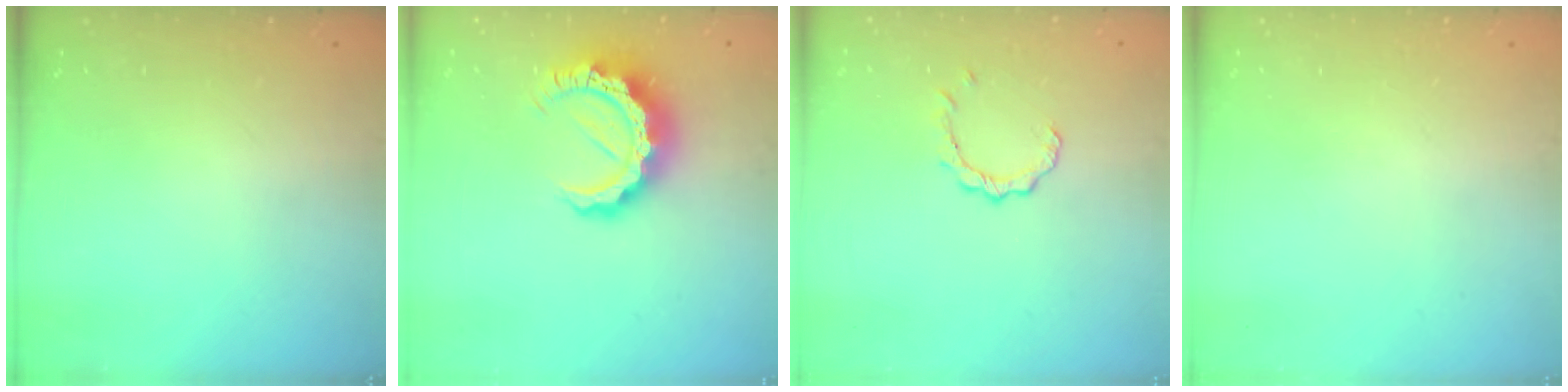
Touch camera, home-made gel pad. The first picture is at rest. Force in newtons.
{"total": 12.5, "press": 12.5, "slide": 1.2}
{"total": 2.4, "press": 2.4, "slide": 0.3}
{"total": 0.0}